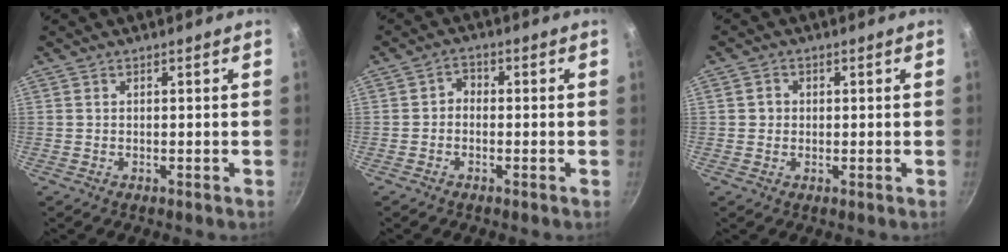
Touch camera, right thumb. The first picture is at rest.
{"total": 2.1, "force": [-0.6, 1.7, 1.1], "torque": [-0.010, 0.011, -0.018]}
{"total": 2.1, "force": [0.1, 2.0, 0.7], "torque": [-0.003, 0.005, -0.001]}